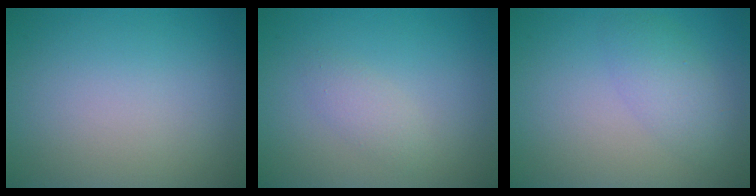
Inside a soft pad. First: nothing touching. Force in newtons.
{"total": 1.4, "press": 1.4, "slide": 0.1}
{"total": 2.7, "press": 2.7, "slide": 0.2}